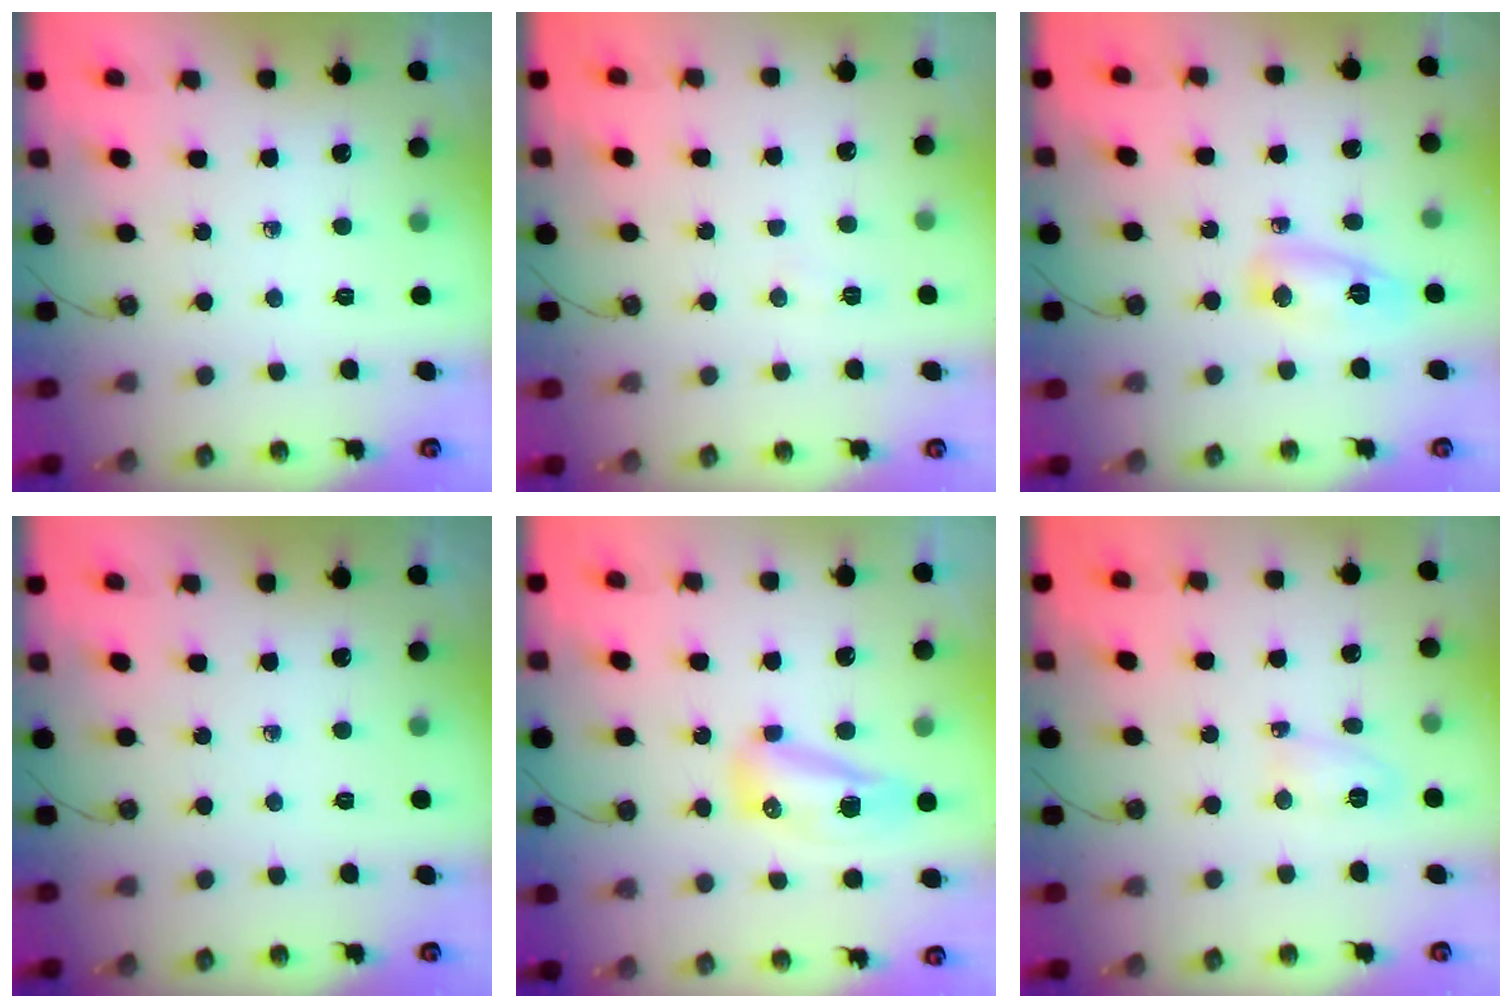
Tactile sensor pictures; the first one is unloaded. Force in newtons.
{"total": 17.5, "press": 6.0, "slide": 16.5}
{"total": 6.7, "press": 6.6, "slide": 0.9}
{"total": 0.0}
{"total": 8.5, "press": 8.4, "slide": 1.1}
{"total": 12.9, "press": 5.0, "slide": 11.9}